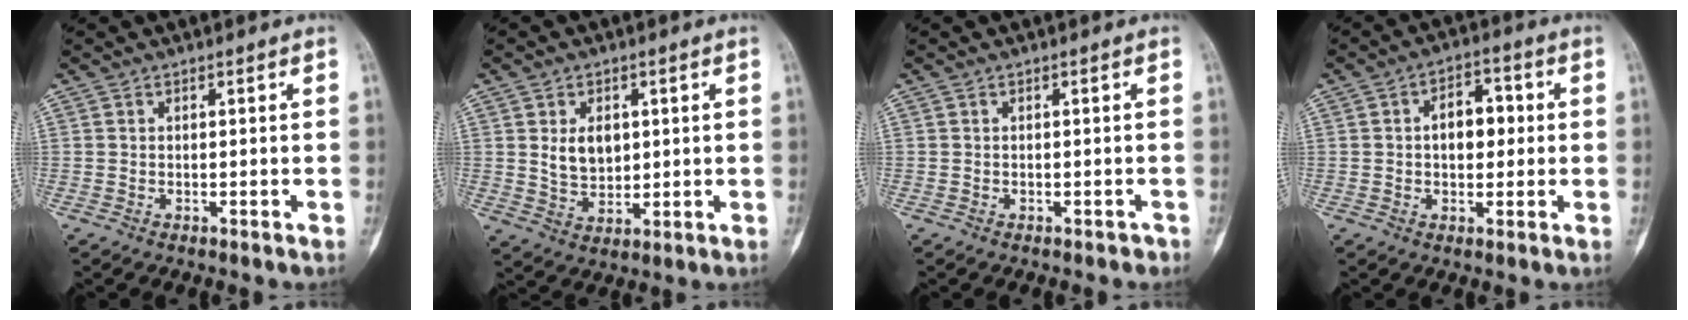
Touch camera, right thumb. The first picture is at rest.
{"total": 6.5, "force": [1.5, 4.6, 4.4], "torque": [-0.055, -0.014, 0.036]}
{"total": 1.1, "force": [-0.8, 0.7, 0.3], "torque": [-0.006, 0.008, -0.009]}
{"total": 7.5, "force": [0.6, 4.8, 5.7], "torque": [-0.063, 0.017, 0.004]}